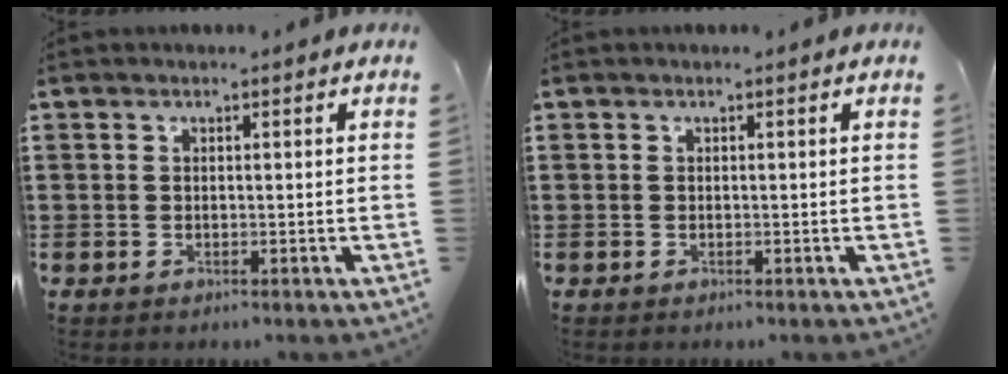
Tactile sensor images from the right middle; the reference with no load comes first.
{"total": 0.0}